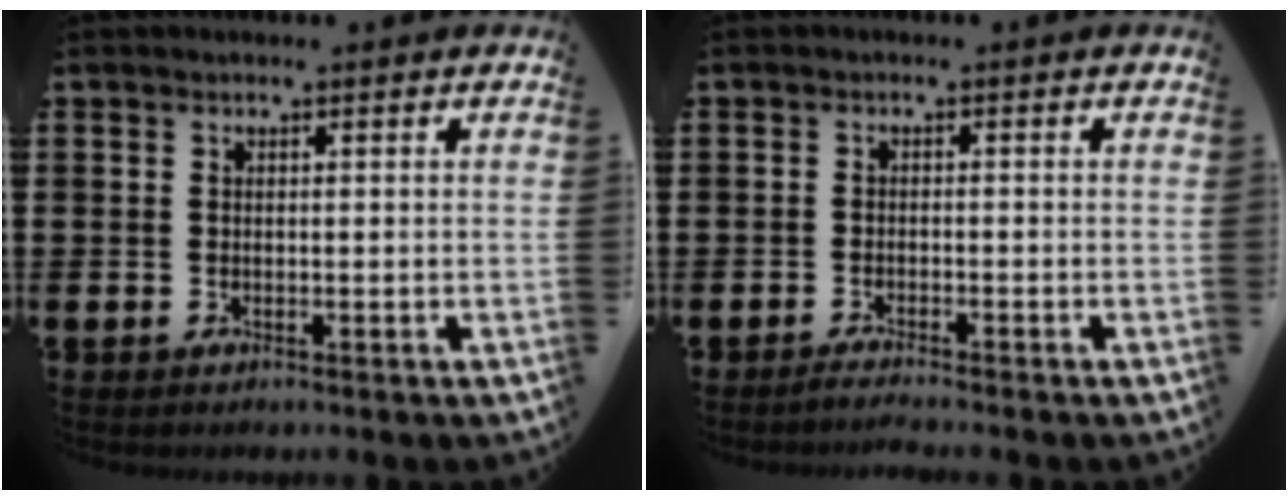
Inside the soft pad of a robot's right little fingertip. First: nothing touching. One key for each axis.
{"total": 1.3, "fx": -1.2, "fy": -0.1, "fz": 0.5, "tx": -0.008, "ty": 0.000, "tz": -0.023}